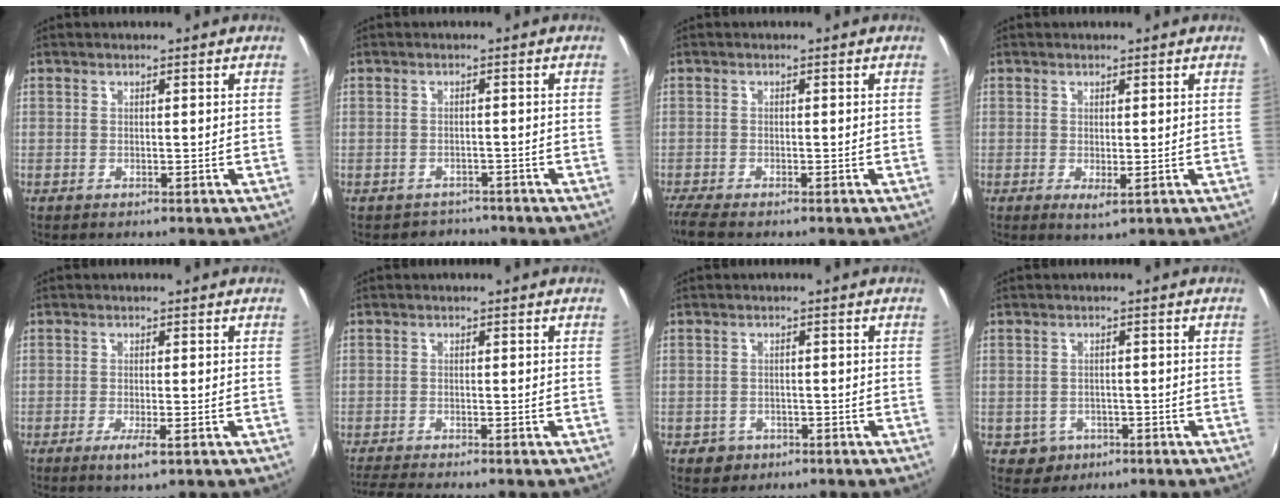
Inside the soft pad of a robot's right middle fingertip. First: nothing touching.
{"total": 2.8, "force": [-2.4, 1.5, -0.4], "torque": [0.000, 0.002, -0.037]}
{"total": 3.1, "force": [-2.6, 0.2, 1.8], "torque": [-0.048, -0.015, -0.051]}
{"total": 1.8, "force": [0.4, 0.2, 1.7], "torque": [-0.029, -0.007, 0.005]}
{"total": 3.2, "force": [-1.4, 0.0, 2.9], "torque": [-0.059, -0.011, -0.028]}
{"total": 4.6, "force": [-4.2, -0.6, 1.8], "torque": [-0.052, -0.017, -0.076]}
{"total": 3.3, "force": [-1.6, 2.7, 0.9], "torque": [-0.027, 0.000, -0.021]}
{"total": 3.9, "force": [-1.5, 3.5, 0.9], "torque": [-0.030, 0.002, -0.017]}